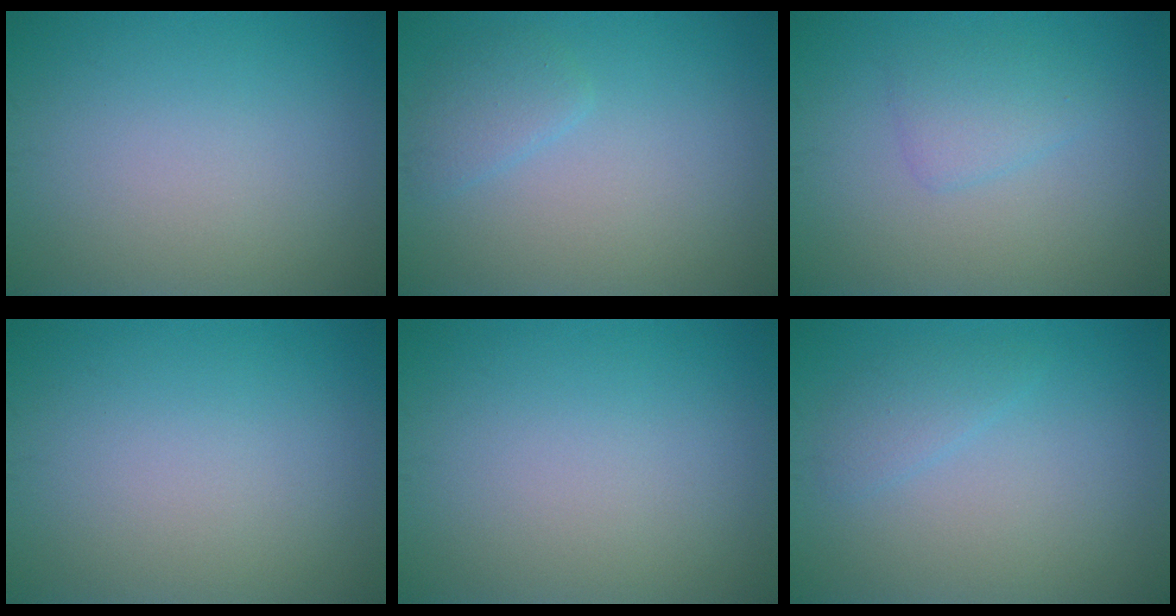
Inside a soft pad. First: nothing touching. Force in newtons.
{"total": 1.7, "press": 1.7, "slide": 0.1}
{"total": 1.9, "press": 1.9, "slide": 0.2}
{"total": 0.0}
{"total": 0.0}
{"total": 1.5, "press": 1.5, "slide": 0.1}